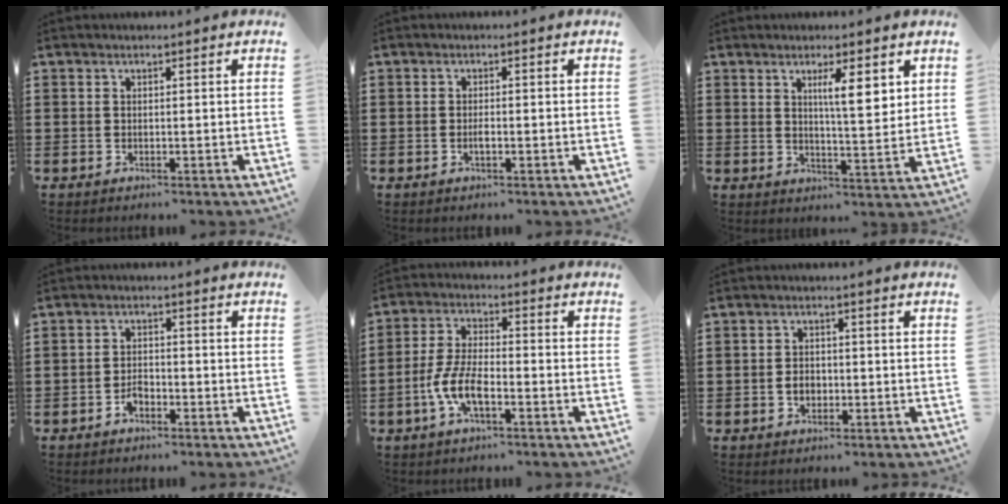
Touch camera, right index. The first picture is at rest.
{"total": 1.2, "force": [-0.4, 0.4, 1.1], "torque": [-0.023, -0.001, -0.006]}
{"total": 5.8, "force": [2.7, 1.1, 5.0], "torque": [-0.088, -0.008, 0.040]}
{"total": 2.2, "force": [-1.6, 1.2, 1.1], "torque": [-0.024, 0.006, -0.032]}
{"total": 7.1, "force": [-3.0, 2.4, 6.0], "torque": [-0.149, -0.012, -0.063]}
{"total": 2.4, "force": [-0.6, 1.6, 1.6], "torque": [-0.033, 0.002, -0.012]}